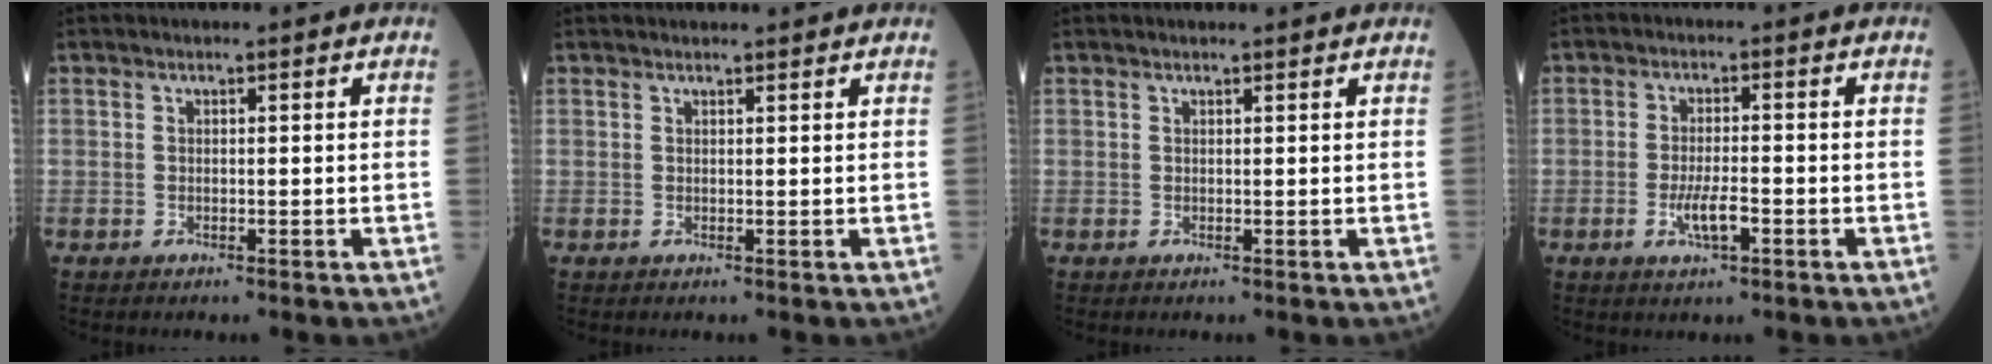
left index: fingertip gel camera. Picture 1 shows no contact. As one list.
[{"total": 4.1, "force": [4.0, 0.2, 1.0], "torque": [-0.012, 0.026, 0.046]}, {"total": 2.6, "force": [2.5, 0.0, 0.6], "torque": [-0.008, 0.018, 0.029]}, {"total": 3.9, "force": [-1.6, 0.8, 3.5], "torque": [-0.073, -0.002, -0.029]}]